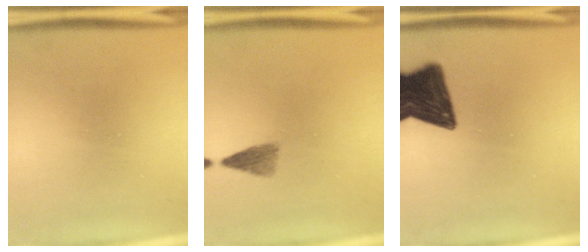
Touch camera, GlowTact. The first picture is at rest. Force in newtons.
{"total": 2.2}
{"total": 15.3}